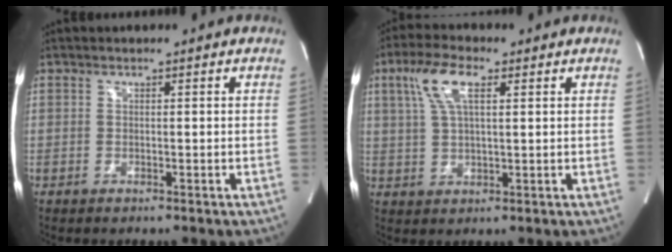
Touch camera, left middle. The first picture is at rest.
{"total": 7.3, "force": [3.0, 2.2, 6.3], "torque": [-0.138, 0.017, 0.061]}